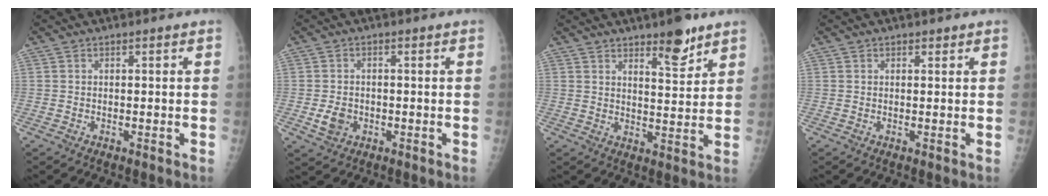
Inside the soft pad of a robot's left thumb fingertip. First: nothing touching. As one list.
[{"total": 3.9, "force": [-0.9, 3.2, 2.1], "torque": [-0.029, 0.001, -0.011]}, {"total": 7.7, "force": [5.3, 2.4, 5.0], "torque": [-0.056, -0.037, 0.078]}, {"total": 0.8, "force": [0.6, 0.4, 0.2], "torque": [0.003, -0.004, 0.006]}]